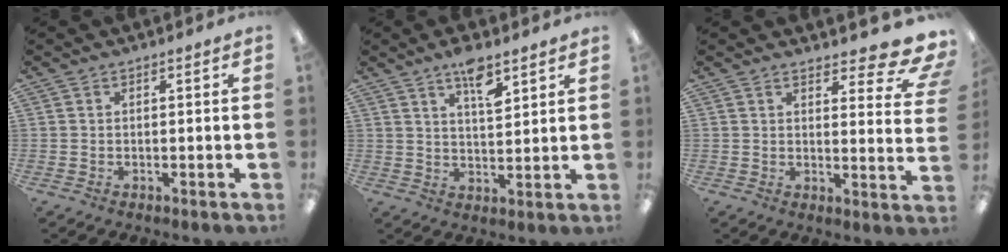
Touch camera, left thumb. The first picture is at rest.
{"total": 7.3, "force": [4.9, 2.6, 4.7], "torque": [-0.065, -0.029, 0.080]}
{"total": 8.2, "force": [6.1, 2.8, 4.8], "torque": [-0.049, -0.044, 0.102]}